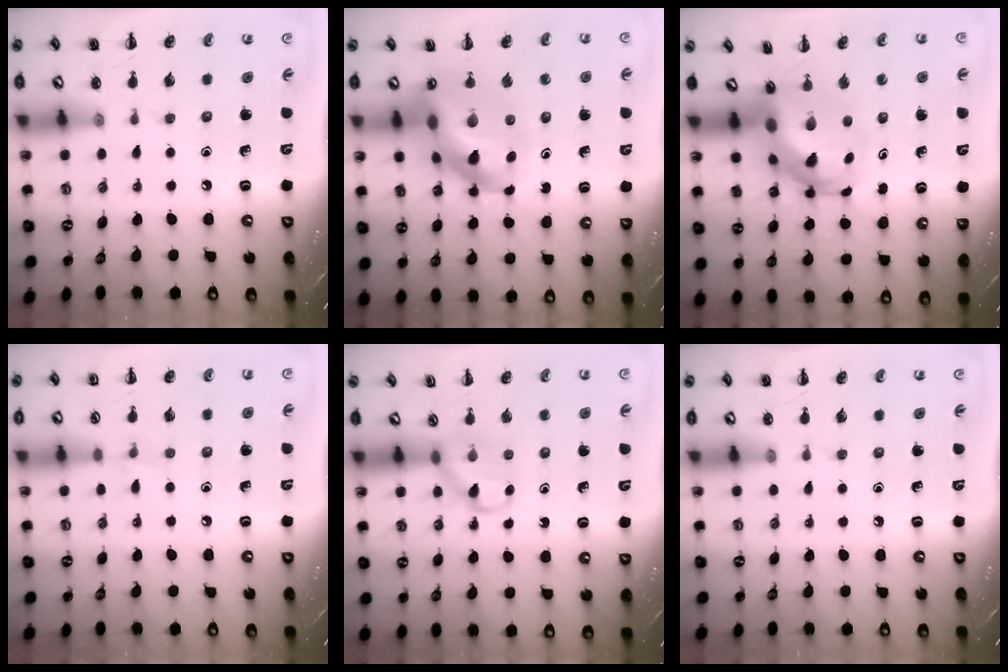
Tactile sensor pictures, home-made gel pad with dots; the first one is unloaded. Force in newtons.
{"total": 16.0, "press": 15.4, "slide": 4.1}
{"total": 6.2, "press": 5.9, "slide": 1.6}
{"total": 4.4, "press": 4.1, "slide": 1.6}
{"total": 5.3, "press": 5.3, "slide": 0.9}
{"total": 0.0}